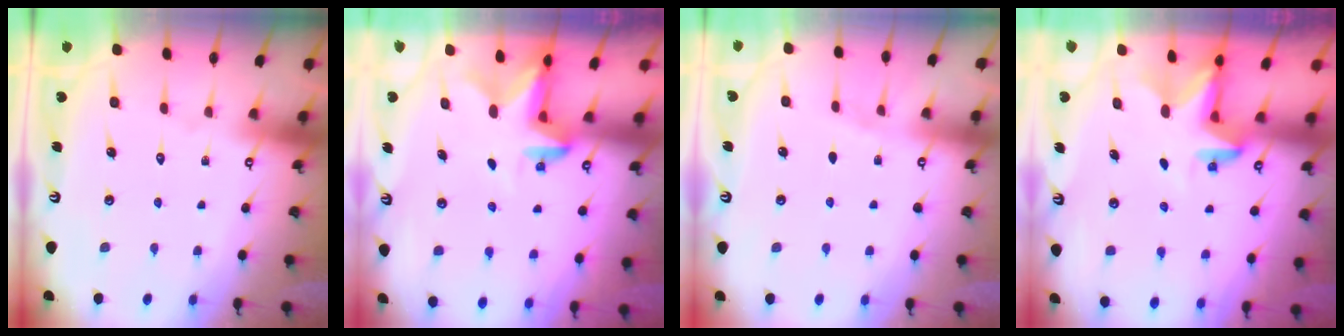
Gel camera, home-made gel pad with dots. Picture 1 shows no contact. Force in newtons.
{"total": 2.7, "press": 2.6, "slide": 0.5}
{"total": 2.1, "press": 1.9, "slide": 0.9}
{"total": 2.9, "press": 2.9, "slide": 0.1}